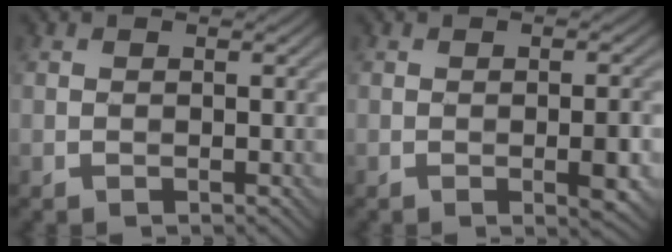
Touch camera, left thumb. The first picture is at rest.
{"total": 2.8, "force": [-0.8, 0.6, 2.6], "torque": [-0.040, 0.004, -0.012]}